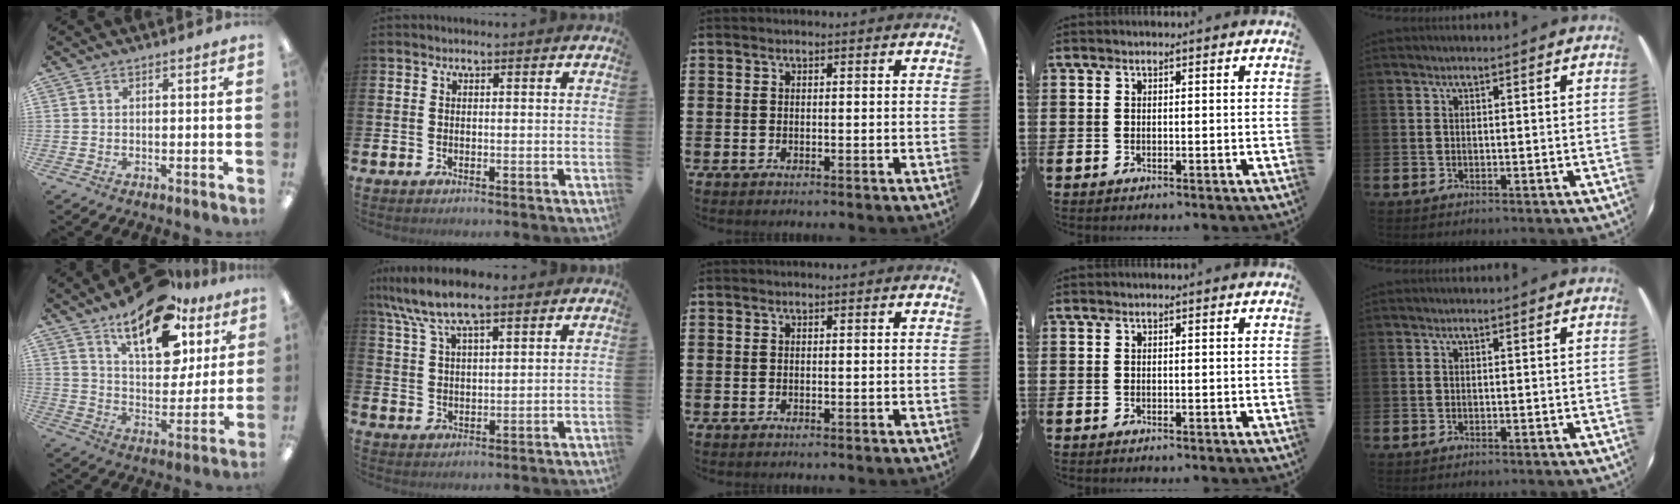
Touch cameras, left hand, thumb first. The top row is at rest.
{"thumb": {"total": 17.9, "force": [11.1, 8.3, 11.3], "torque": [-0.171, -0.049, 0.188]}, "index": {"total": 8.4, "force": [6.9, 2.1, 4.3], "torque": [-0.110, -0.012, 0.126]}}